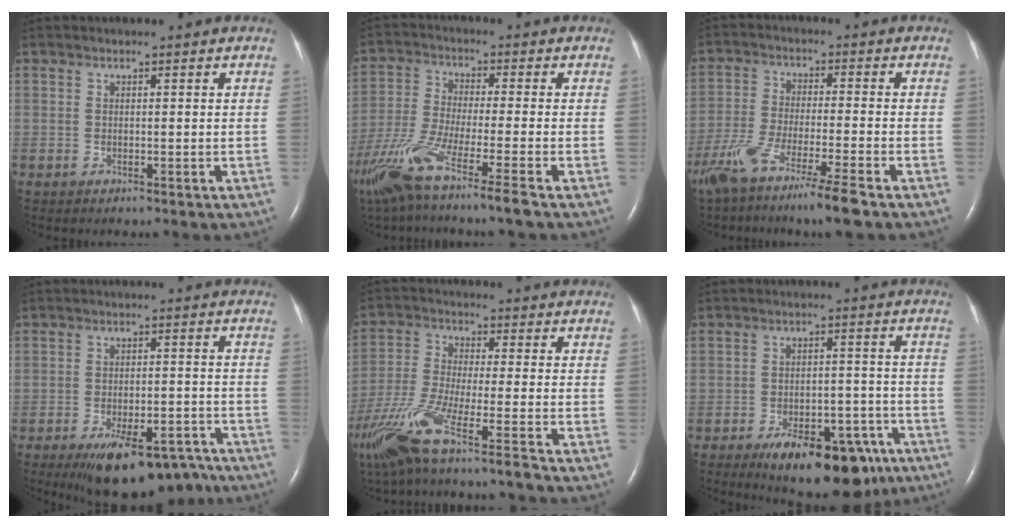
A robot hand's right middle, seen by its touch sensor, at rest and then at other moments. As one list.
[{"total": 14.6, "force": [-10.0, -0.6, 10.7], "torque": [-0.234, -0.048, -0.188]}, {"total": 11.5, "force": [-8.2, -0.6, 8.0], "torque": [-0.151, -0.035, -0.143]}, {"total": 13.3, "force": [-9.8, 5.1, 7.4], "torque": [-0.099, 0.004, -0.144]}, {"total": 15.3, "force": [-10.9, -0.4, 10.7], "torque": [-0.240, -0.046, -0.206]}, {"total": 14.5, "force": [-9.4, 6.1, 9.1], "torque": [-0.096, 0.015, -0.129]}]